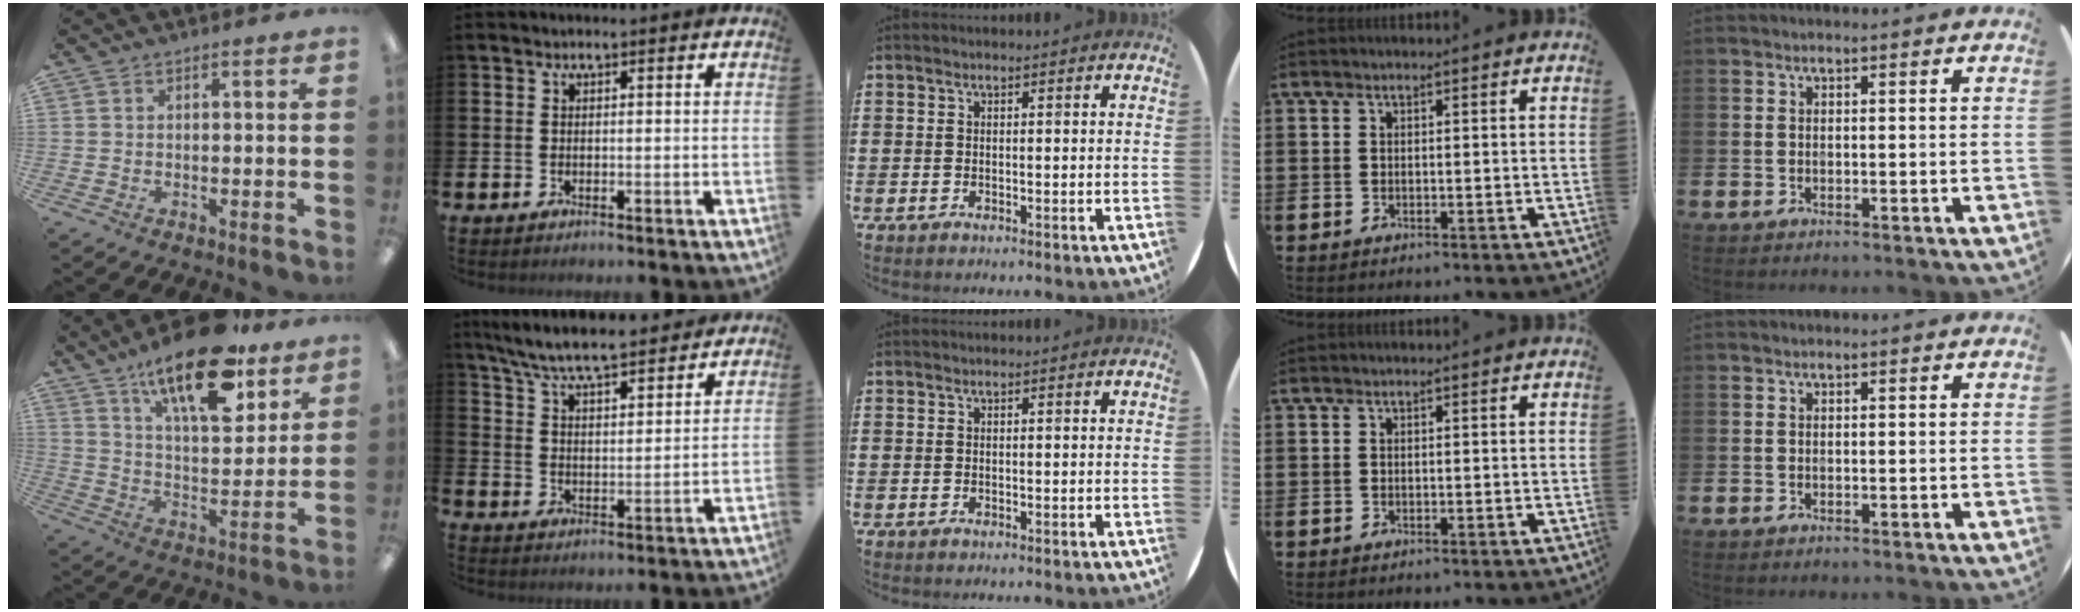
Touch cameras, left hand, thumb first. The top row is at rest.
{"thumb": {"total": 20.5, "force": [14.2, 7.6, 12.7], "torque": [-0.197, -0.080, 0.234]}, "index": {"total": 7.7, "force": [7.3, 0.6, 2.4], "torque": [-0.076, -0.042, 0.130]}}